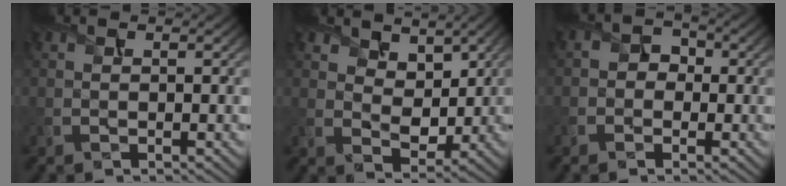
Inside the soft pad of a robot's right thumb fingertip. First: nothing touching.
{"total": 5.0, "force": [2.9, 3.2, 2.5], "torque": [-0.054, -0.007, 0.040]}
{"total": 2.3, "force": [-0.6, 2.1, 0.9], "torque": [-0.009, 0.007, -0.020]}